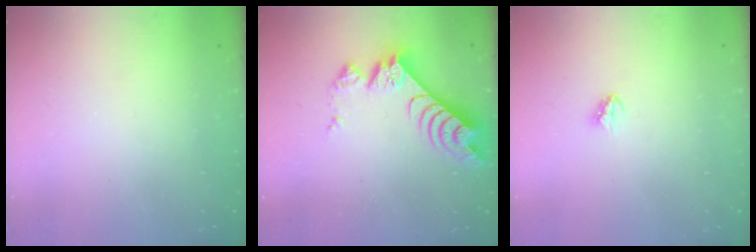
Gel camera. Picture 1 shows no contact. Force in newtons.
{"total": 10.1, "press": 10.0, "slide": 1.0}
{"total": 2.9, "press": 2.9, "slide": 0.2}